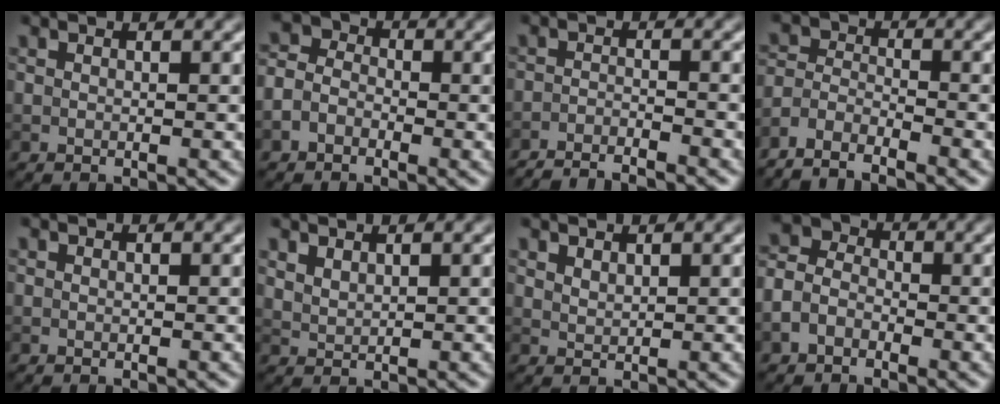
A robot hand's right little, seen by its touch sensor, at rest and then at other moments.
{"total": 2.8, "force": [-1.2, 2.3, 1.1], "torque": [-0.008, 0.006, -0.033]}
{"total": 4.5, "force": [-4.2, 0.4, 1.4], "torque": [-0.023, -0.007, -0.070]}
{"total": 3.4, "force": [-3.1, 0.9, 1.2], "torque": [-0.023, -0.001, -0.070]}
{"total": 0.0}
{"total": 1.4, "force": [1.2, 0.4, 0.5], "torque": [-0.016, 0.000, 0.029]}
{"total": 1.1, "force": [1.0, 0.3, 0.3], "torque": [-0.010, -0.001, 0.021]}
{"total": 3.2, "force": [-1.4, 2.5, 1.4], "torque": [-0.026, 0.008, -0.041]}